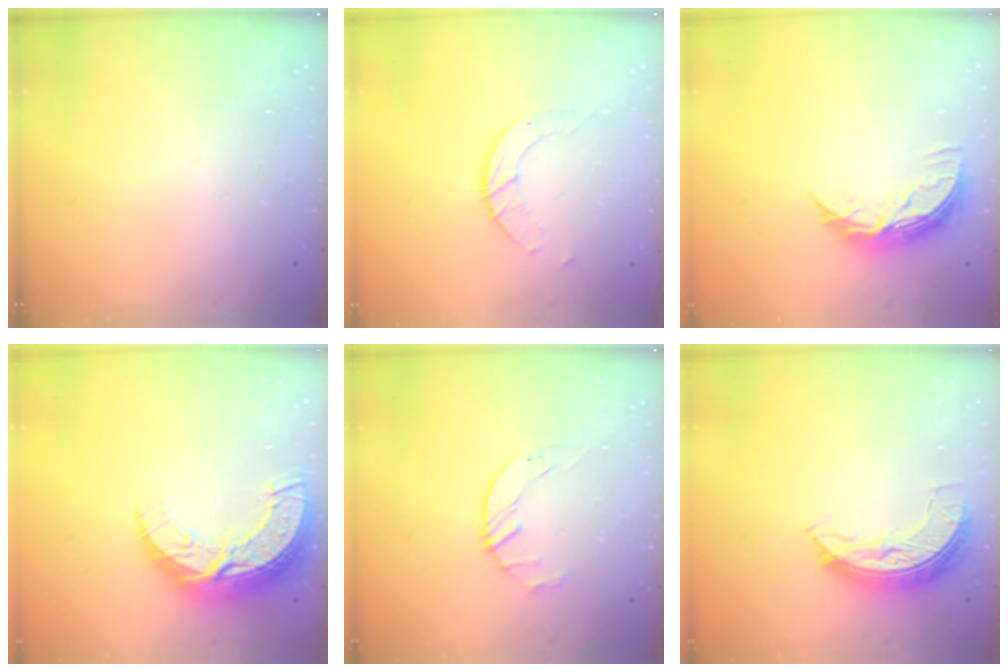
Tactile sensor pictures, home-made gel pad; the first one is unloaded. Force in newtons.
{"total": 3.0, "press": 3.0, "slide": 0.3}
{"total": 9.0, "press": 9.0, "slide": 0.5}
{"total": 13.0, "press": 12.9, "slide": 1.0}
{"total": 1.8, "press": 1.7, "slide": 0.3}
{"total": 8.3, "press": 8.3, "slide": 0.5}